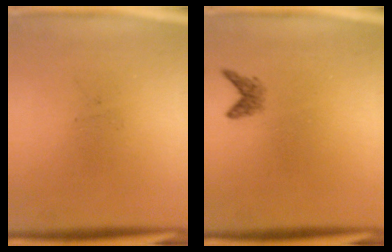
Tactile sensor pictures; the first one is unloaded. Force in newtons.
{"total": 1.4}